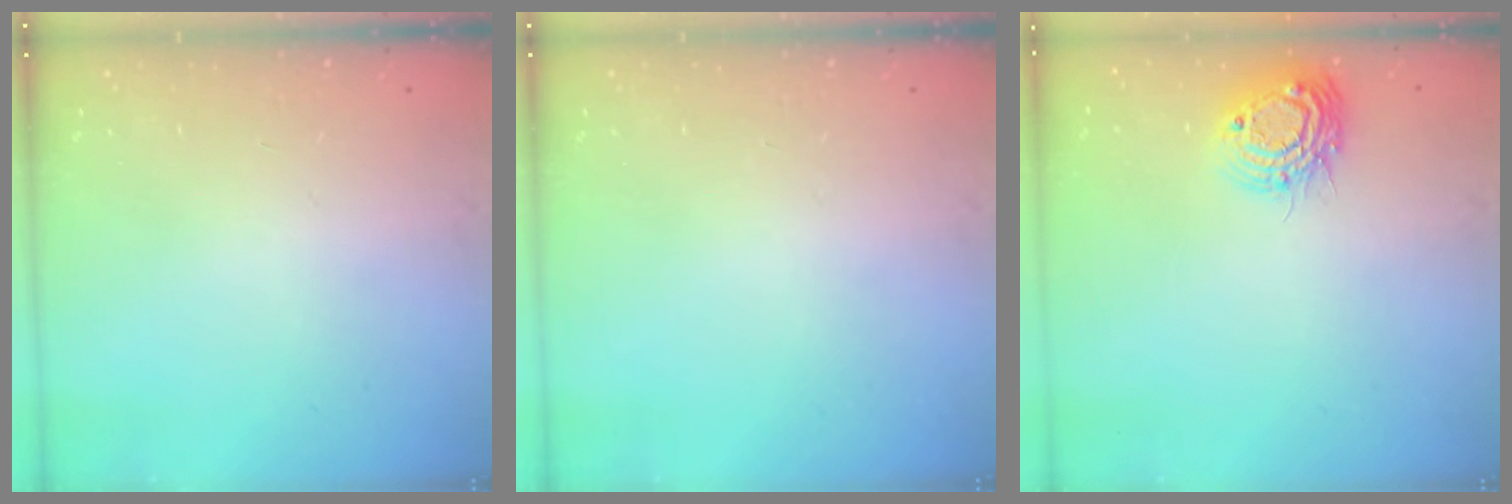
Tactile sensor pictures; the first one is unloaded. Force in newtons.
{"total": 0.0}
{"total": 10.7, "press": 10.6, "slide": 0.9}